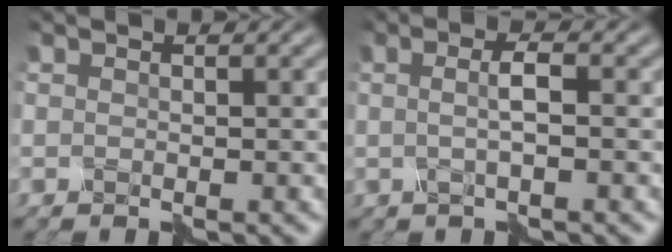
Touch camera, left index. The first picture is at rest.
{"total": 1.6, "force": [-0.3, -0.2, 1.5], "torque": [-0.039, 0.002, -0.005]}